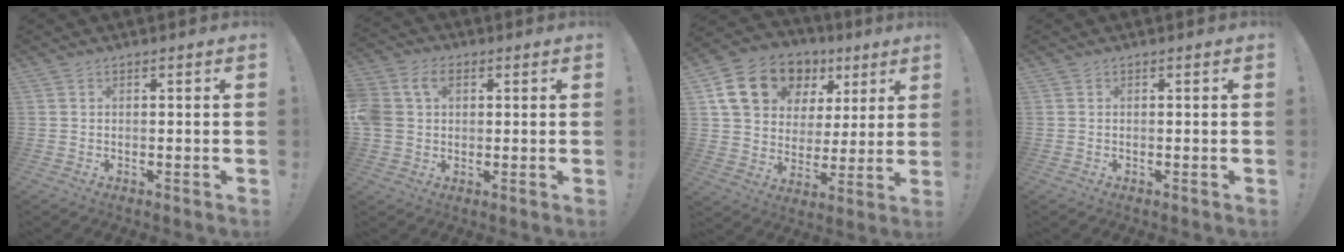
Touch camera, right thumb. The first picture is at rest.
{"total": 9.0, "force": [2.2, 6.8, 5.5], "torque": [-0.114, 0.006, 0.045]}
{"total": 18.3, "force": [9.1, 13.1, 9.0], "torque": [-0.143, -0.033, 0.182]}
{"total": 0.0}